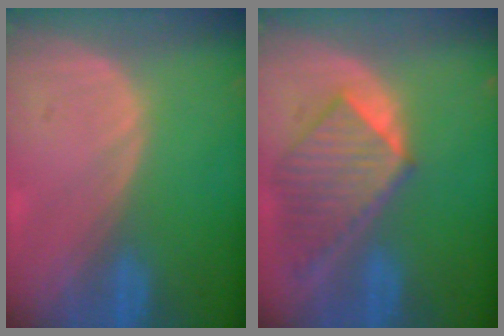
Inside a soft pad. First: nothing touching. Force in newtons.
{"total": 8.2, "press": 7.5, "slide": 3.2}